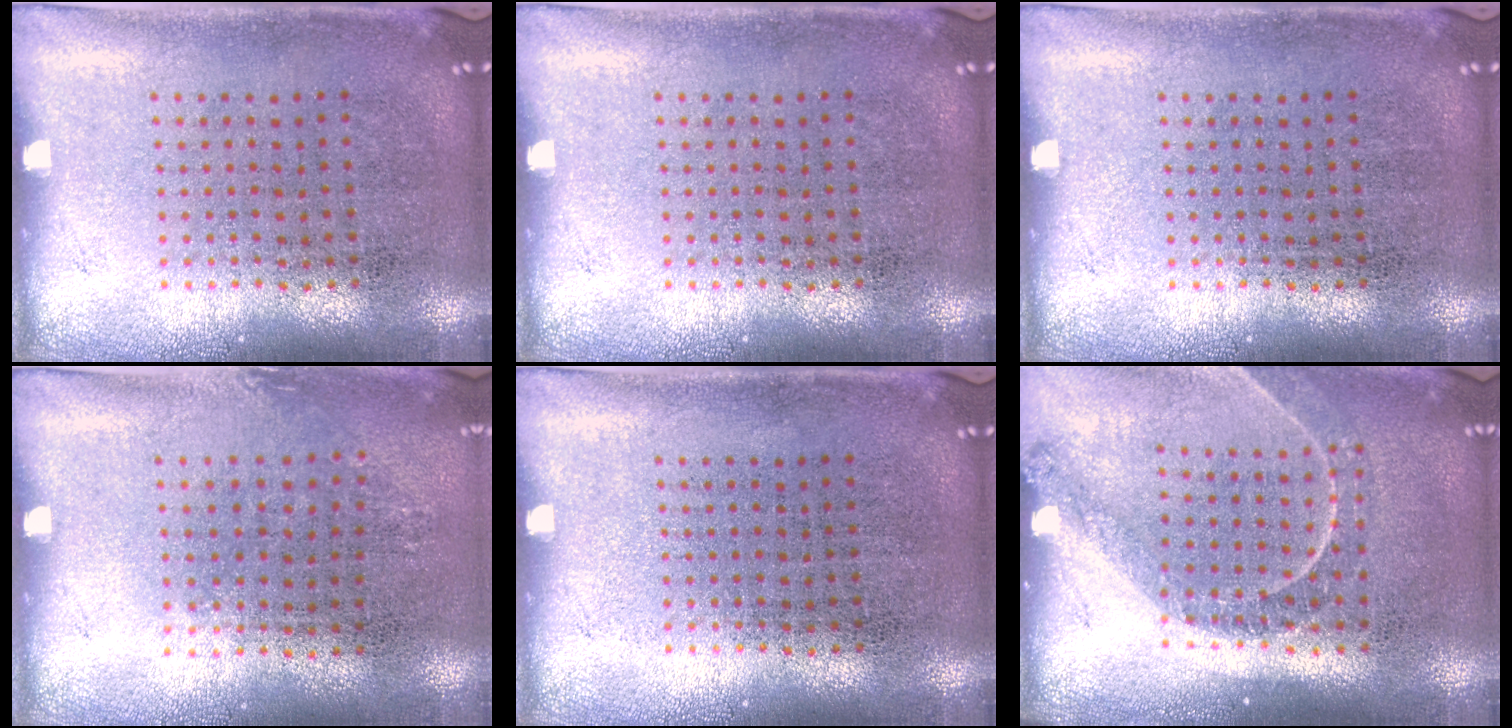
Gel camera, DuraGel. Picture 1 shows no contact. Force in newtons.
{"total": 0.0}
{"total": 0.0}
{"total": 0.7, "press": 0.6, "slide": 0.4}
{"total": 0.0}
{"total": 1.2, "press": 1.2, "slide": 0.2}